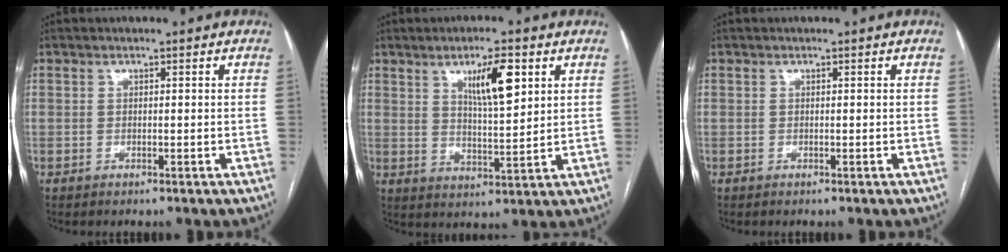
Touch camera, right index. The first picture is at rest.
{"total": 8.2, "force": [3.8, 1.5, 7.1], "torque": [-0.122, -0.003, 0.065]}
{"total": 0.0}